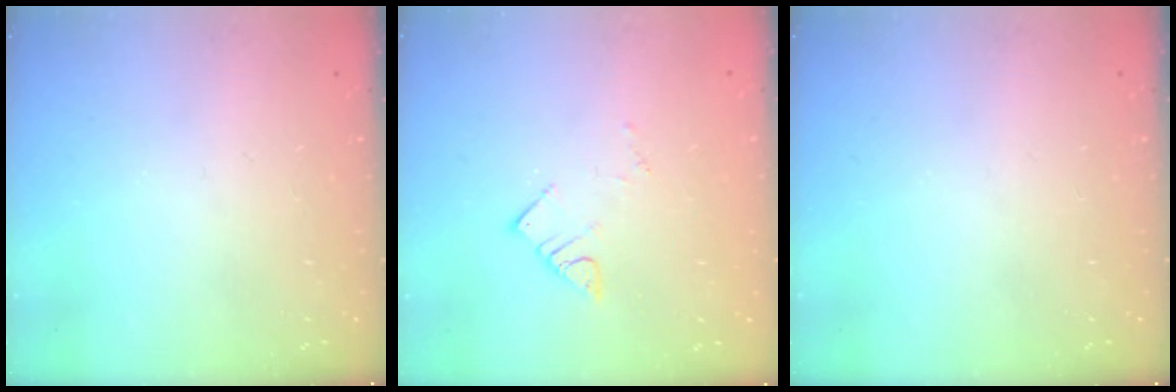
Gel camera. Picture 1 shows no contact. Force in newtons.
{"total": 4.6, "press": 4.5, "slide": 0.2}
{"total": 0.0}